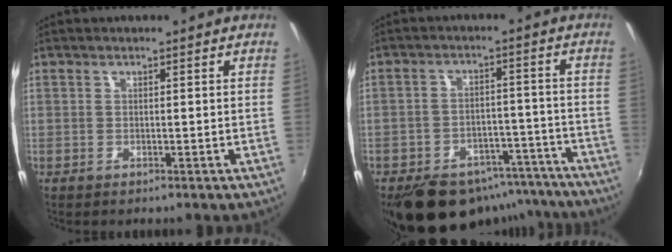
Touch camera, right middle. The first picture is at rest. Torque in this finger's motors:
{"motor_torque": [1.02, -1.10, 0.28, 0.05]}